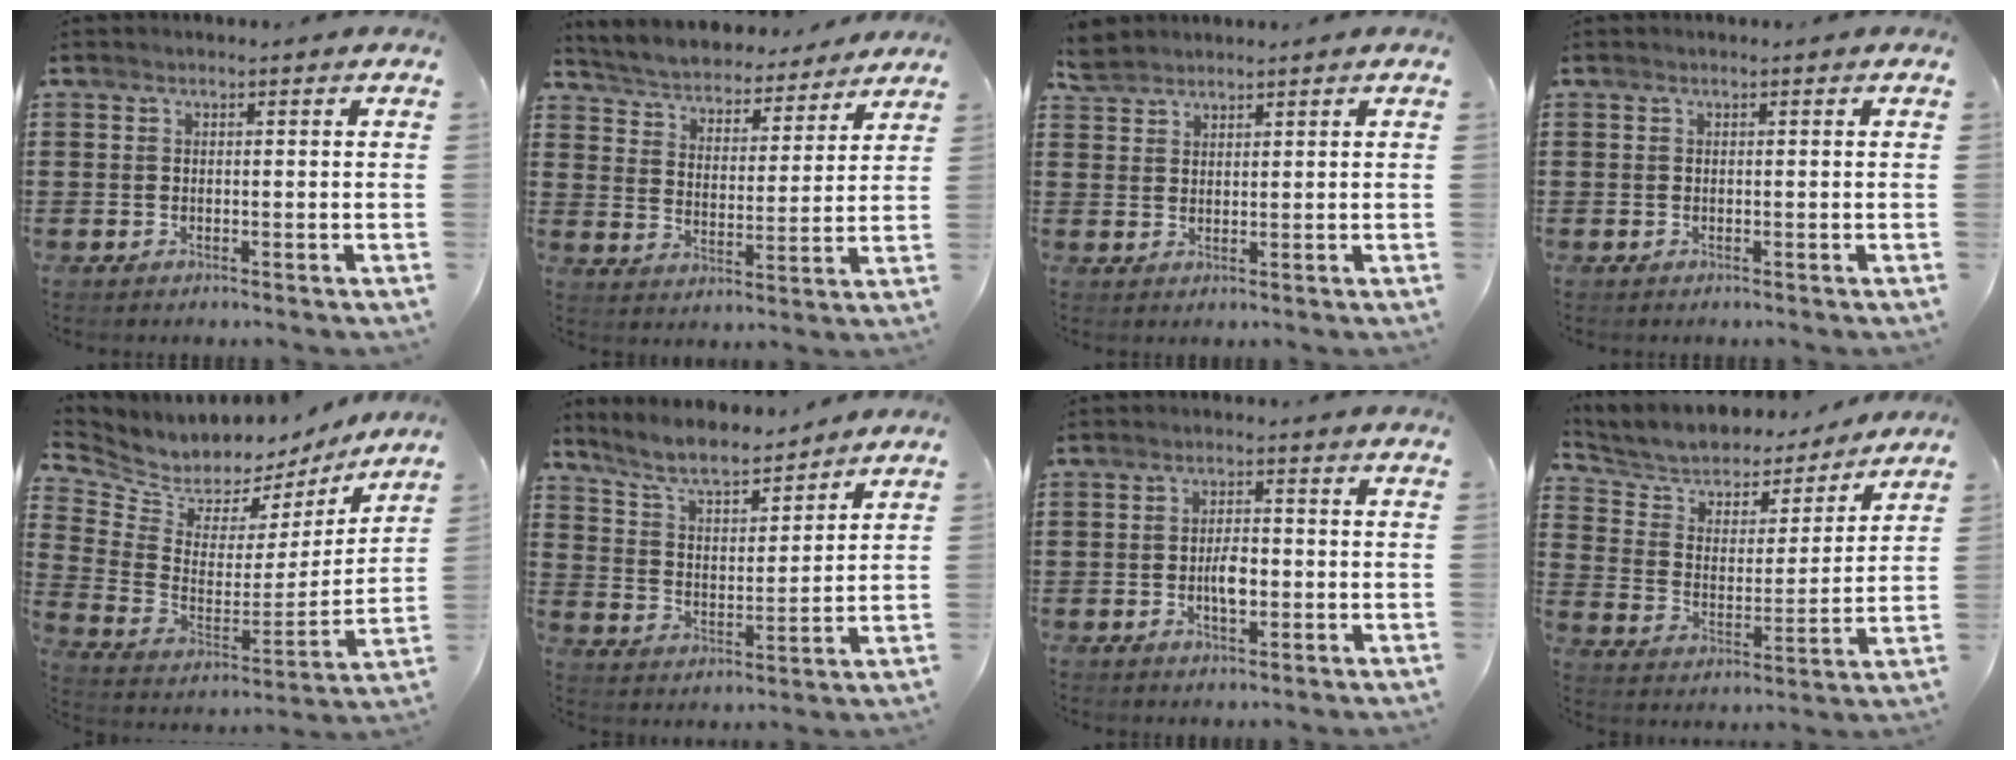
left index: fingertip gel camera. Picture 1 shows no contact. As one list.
[{"total": 4.4, "force": [4.4, 0.0, 0.3], "torque": [-0.029, -0.040, 0.070]}, {"total": 3.0, "force": [2.8, 1.0, 0.4], "torque": [-0.016, 0.001, 0.056]}, {"total": 0.0}, {"total": 5.7, "force": [5.2, 2.2, -0.1], "torque": [-0.039, -0.055, 0.089]}, {"total": 7.5, "force": [6.7, 0.9, 3.2], "torque": [-0.086, -0.032, 0.119]}, {"total": 3.8, "force": [-0.6, 1.6, 3.4], "torque": [-0.063, 0.004, -0.012]}, {"total": 4.7, "force": [4.2, 2.0, 0.7], "torque": [-0.044, -0.032, 0.064]}]